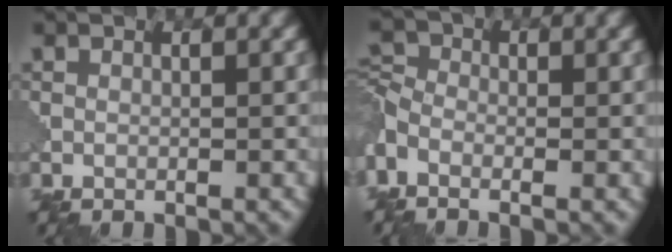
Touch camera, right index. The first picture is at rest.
{"total": 2.2, "force": [-1.2, 1.5, 1.1], "torque": [-0.038, -0.001, -0.031]}